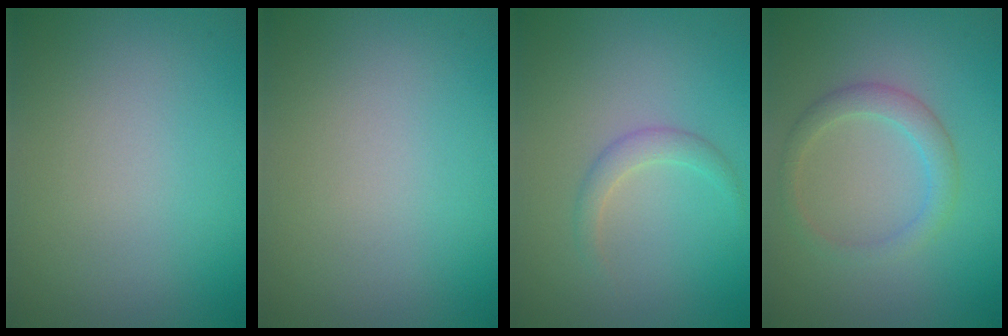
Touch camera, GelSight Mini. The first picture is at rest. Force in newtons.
{"total": 0.0}
{"total": 1.6, "press": 1.6, "slide": 0.1}
{"total": 2.4, "press": 2.4, "slide": 0.1}